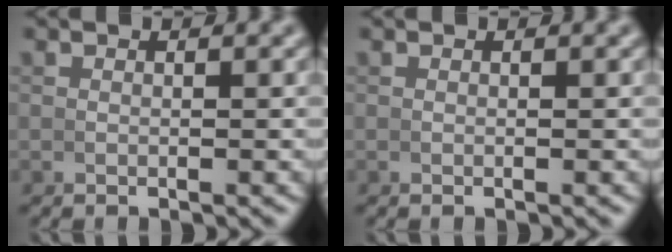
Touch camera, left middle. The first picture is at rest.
{"total": 0.0}